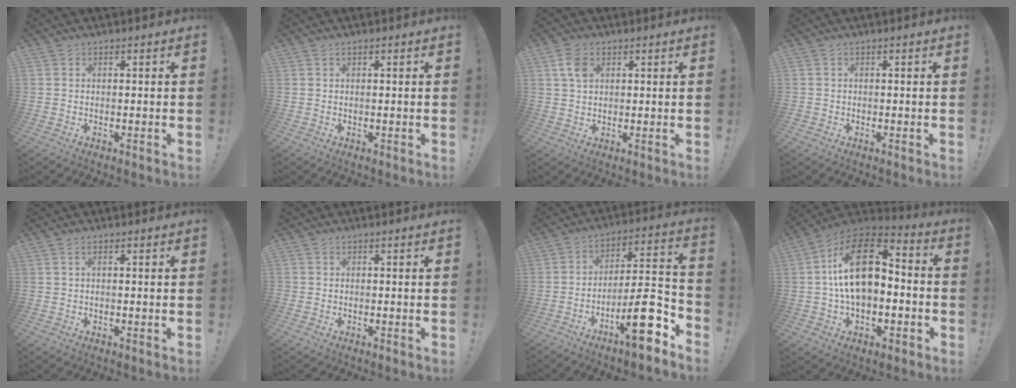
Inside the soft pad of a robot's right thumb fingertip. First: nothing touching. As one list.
[{"total": 0.0}, {"total": 5.9, "force": [2.3, 4.3, 3.4], "torque": [-0.063, 0.001, 0.042]}, {"total": 1.2, "force": [-0.4, 1.1, 0.1], "torque": [-0.002, 0.003, -0.008]}, {"total": 1.2, "force": [0.4, 0.5, 1.0], "torque": [-0.021, 0.003, 0.007]}, {"total": 0.8, "force": [-0.3, 0.7, 0.1], "torque": [0.000, 0.002, -0.006]}, {"total": 17.1, "force": [-9.2, 4.6, 13.7], "torque": [-0.193, 0.056, -0.144]}, {"total": 21.3, "force": [2.8, 13.2, 16.5], "torque": [-0.263, 0.007, 0.054]}]